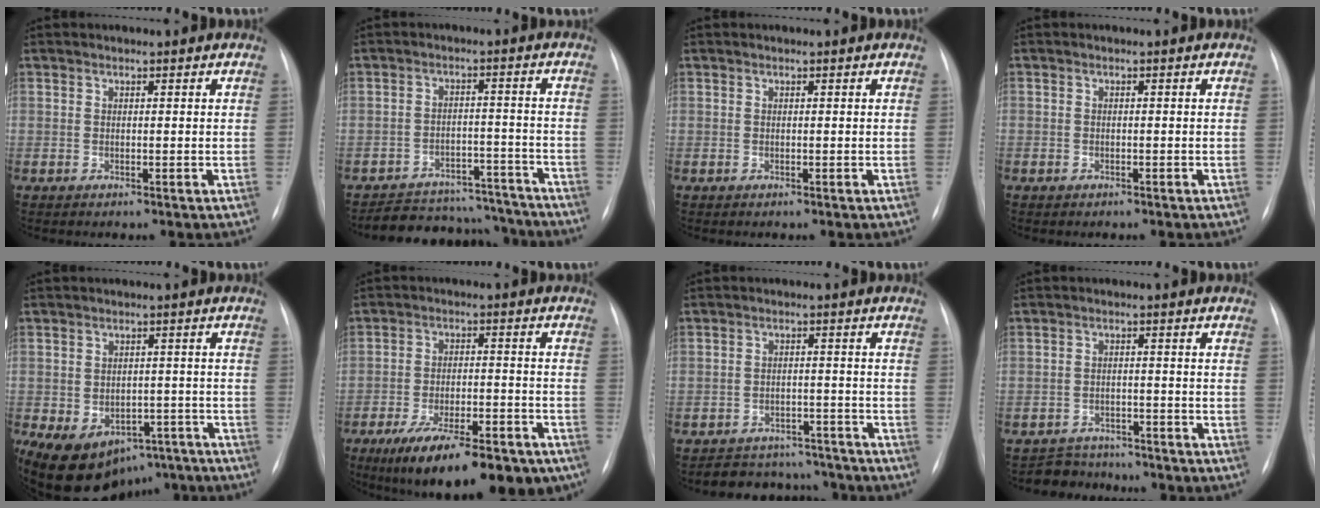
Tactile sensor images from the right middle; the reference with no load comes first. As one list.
[{"total": 14.2, "force": [-13.2, 4.8, 2.1], "torque": [-0.018, 0.030, -0.173]}, {"total": 0.0}, {"total": 1.0, "force": [-0.7, 0.7, 0.1], "torque": [-0.009, 0.003, -0.011]}, {"total": 14.3, "force": [-8.4, 9.6, 6.3], "torque": [-0.120, 0.014, -0.109]}, {"total": 18.4, "force": [-12.5, 6.2, 12.0], "torque": [-0.149, -0.002, -0.186]}, {"total": 9.1, "force": [-8.3, 3.6, 0.3], "torque": [0.006, 0.023, -0.108]}, {"total": 4.6, "force": [-4.2, 1.7, -0.9], "torque": [0.016, 0.006, -0.067]}]